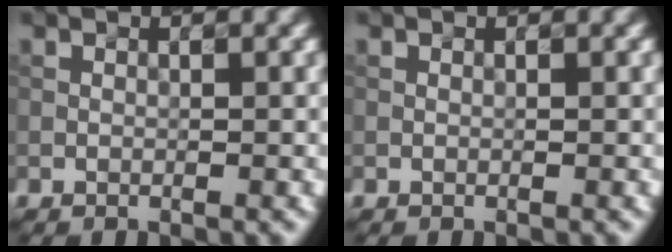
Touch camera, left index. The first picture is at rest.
{"total": 0.0}